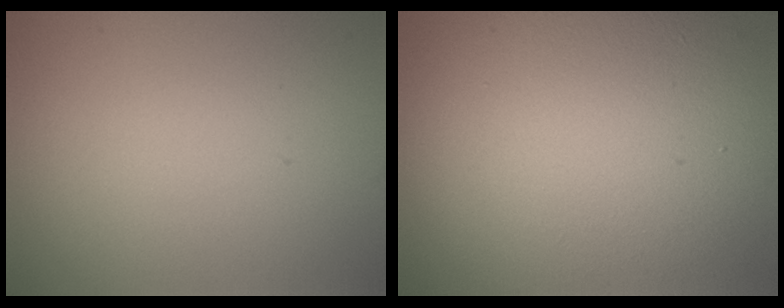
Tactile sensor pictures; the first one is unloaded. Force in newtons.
{"total": 13.2, "press": 13.2, "slide": 0.9}